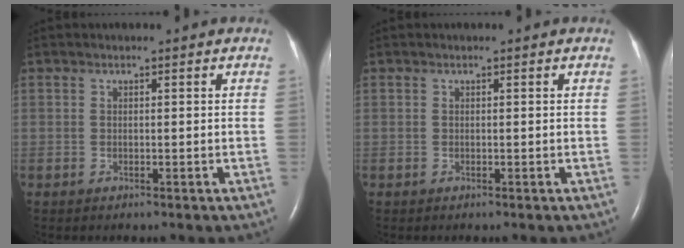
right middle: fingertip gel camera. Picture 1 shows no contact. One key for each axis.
{"total": 0.0}